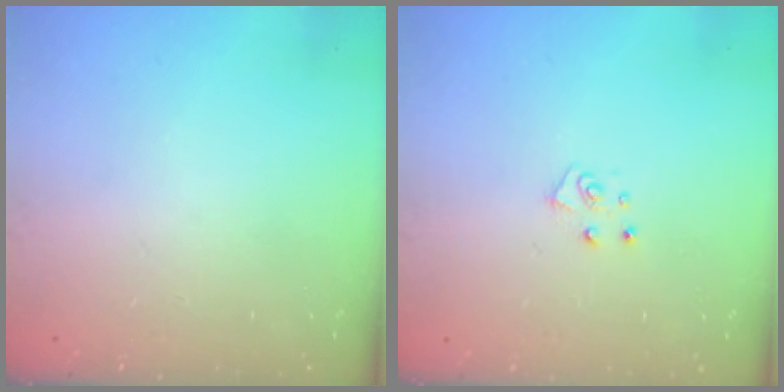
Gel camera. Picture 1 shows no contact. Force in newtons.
{"total": 6.4, "press": 6.4, "slide": 0.6}